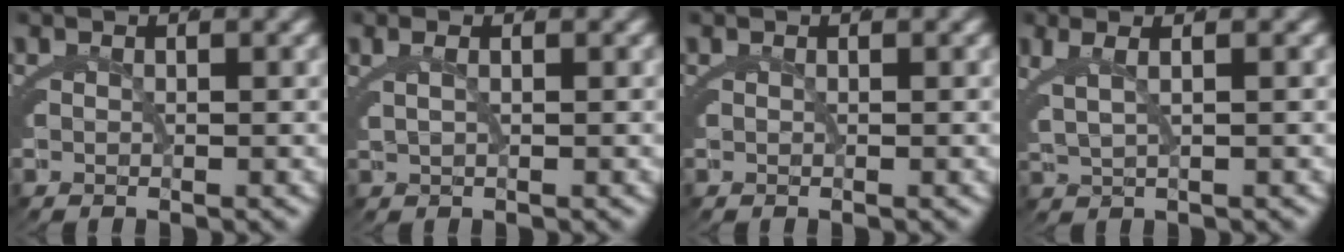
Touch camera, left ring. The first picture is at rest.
{"total": 1.3, "force": [0.5, 0.2, 1.1], "torque": [-0.023, 0.007, 0.011]}
{"total": 0.0}
{"total": 3.2, "force": [1.4, 0.7, 2.8], "torque": [-0.052, 0.012, 0.027]}